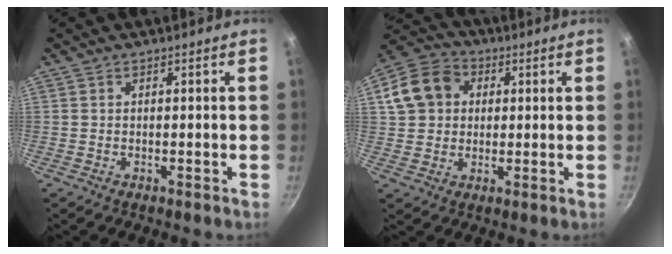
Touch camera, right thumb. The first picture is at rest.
{"total": 11.8, "force": [2.9, 9.4, 6.5], "torque": [-0.101, 0.019, 0.039]}